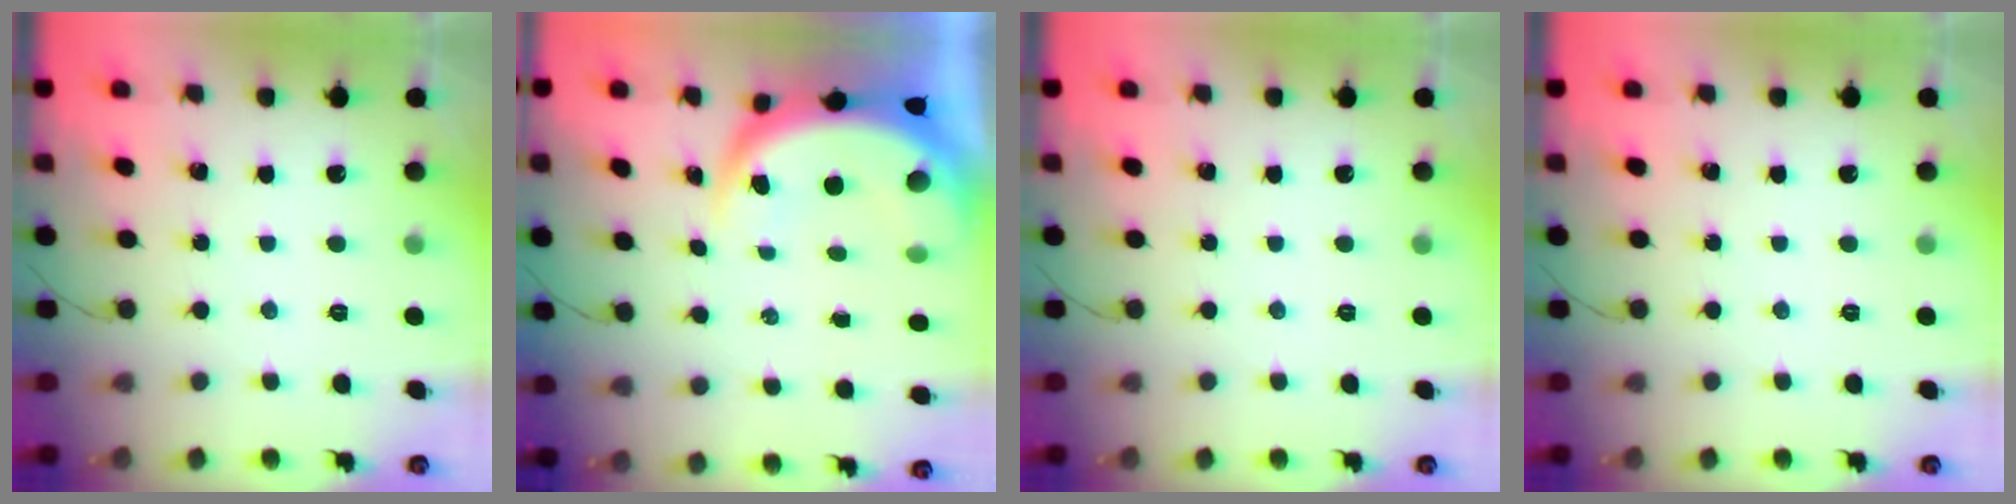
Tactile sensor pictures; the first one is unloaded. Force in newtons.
{"total": 8.6, "press": 8.6, "slide": 1.0}
{"total": 0.0}
{"total": 0.0}